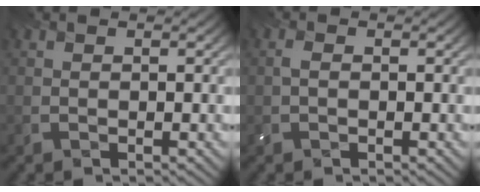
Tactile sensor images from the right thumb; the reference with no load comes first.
{"total": 1.0, "force": [-0.1, 0.6, 0.8], "torque": [-0.022, 0.003, -0.004]}